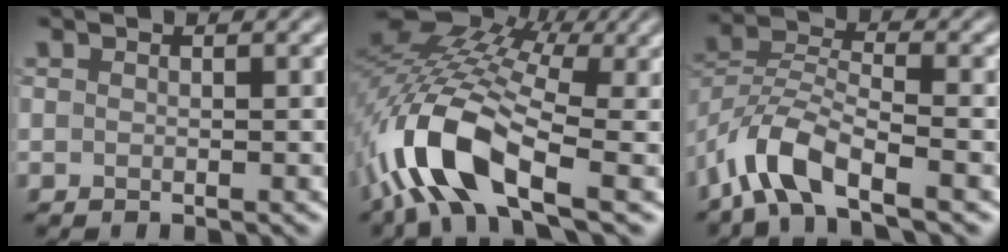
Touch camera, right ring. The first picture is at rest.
{"total": 11.3, "force": [-3.7, 5.4, 9.3], "torque": [-0.192, 0.024, -0.084]}
{"total": 6.8, "force": [-4.5, 2.3, 4.6], "torque": [-0.091, 0.005, -0.097]}